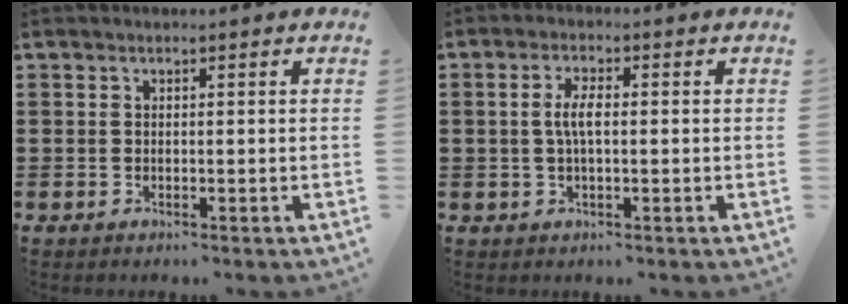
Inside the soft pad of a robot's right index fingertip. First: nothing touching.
{"total": 3.5, "force": [0.0, 1.1, 3.3], "torque": [-0.069, -0.001, -0.005]}